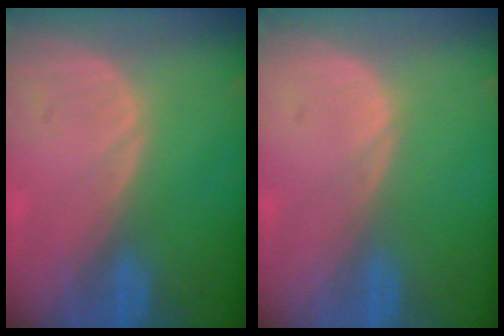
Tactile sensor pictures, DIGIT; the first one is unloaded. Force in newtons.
{"total": 0.0}